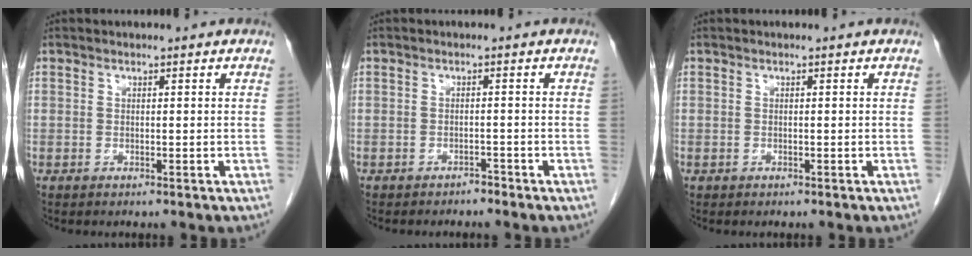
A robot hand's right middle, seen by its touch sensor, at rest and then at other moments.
{"total": 1.3, "force": [-1.2, 0.2, 0.2], "torque": [-0.006, -0.002, -0.018]}
{"total": 0.0}